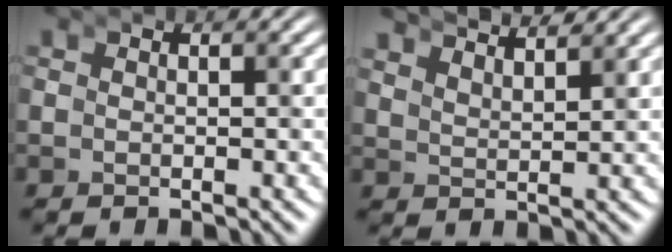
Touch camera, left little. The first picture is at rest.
{"total": 3.5, "force": [3.1, 0.9, 1.2], "torque": [-0.025, 0.005, 0.047]}